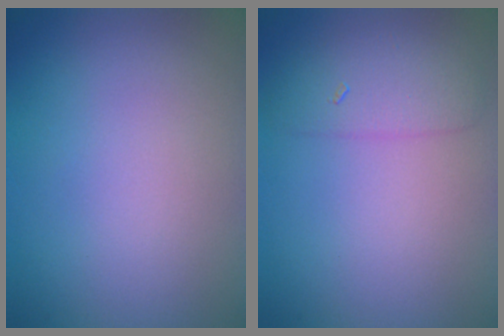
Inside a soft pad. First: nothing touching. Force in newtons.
{"total": 2.7, "press": 2.7, "slide": 0.1}